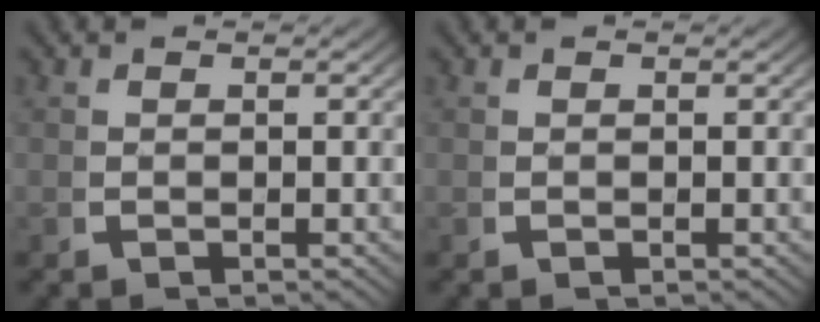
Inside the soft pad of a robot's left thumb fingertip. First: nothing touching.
{"total": 0.0}